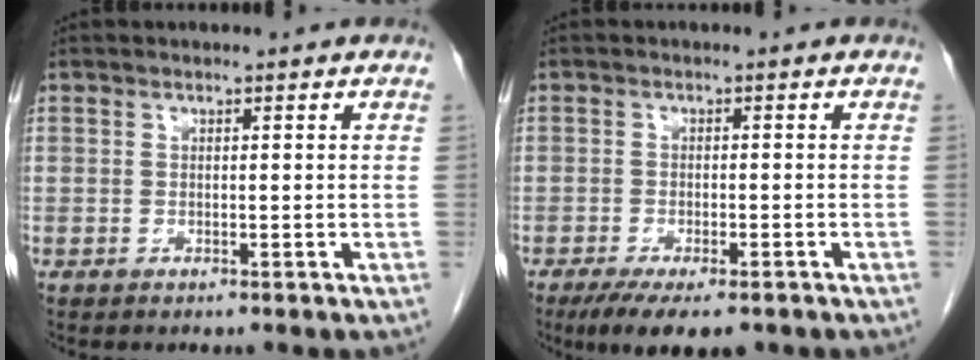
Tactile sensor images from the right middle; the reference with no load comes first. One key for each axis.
{"total": 8.3, "fx": -5.9, "fy": 2.4, "fz": 5.3, "tx": -0.077, "ty": -0.016, "tz": -0.090}